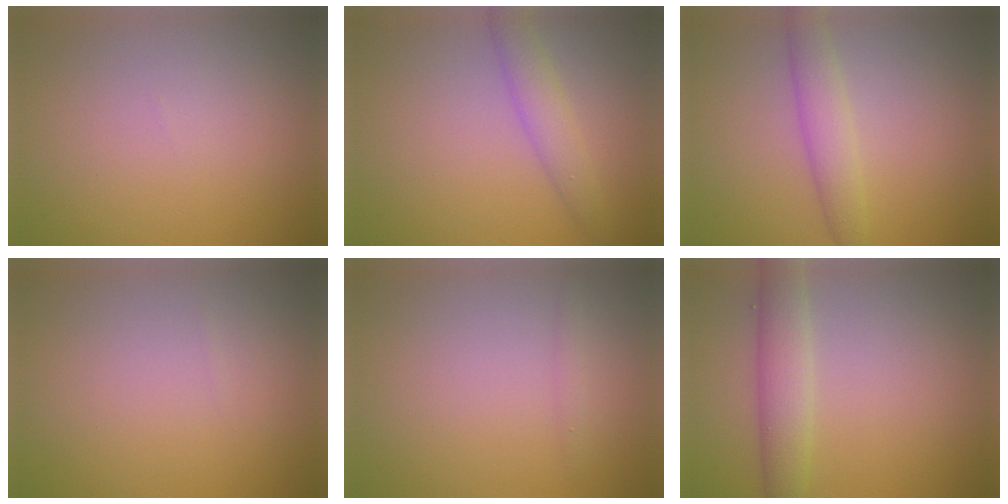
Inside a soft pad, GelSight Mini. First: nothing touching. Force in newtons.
{"total": 2.7, "press": 2.7, "slide": 0.2}
{"total": 3.0, "press": 3.0, "slide": 0.1}
{"total": 0.0}
{"total": 0.6, "press": 0.6, "slide": 0.0}
{"total": 3.8, "press": 3.8, "slide": 0.1}